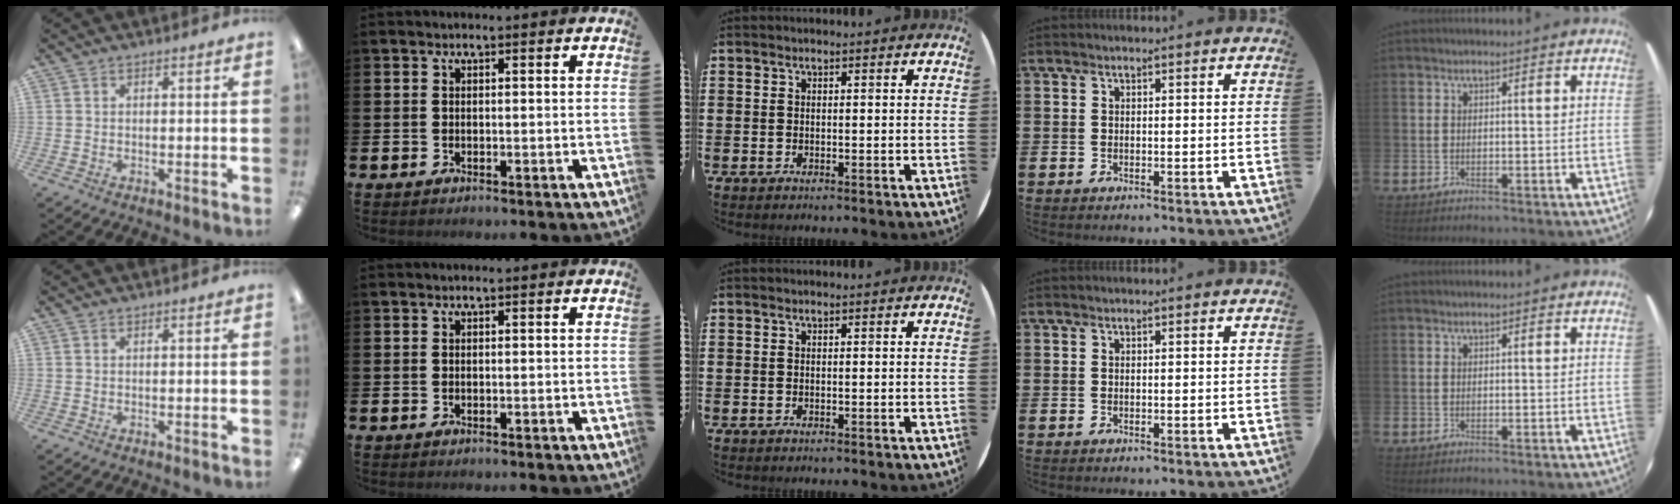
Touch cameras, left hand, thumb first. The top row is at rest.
{}